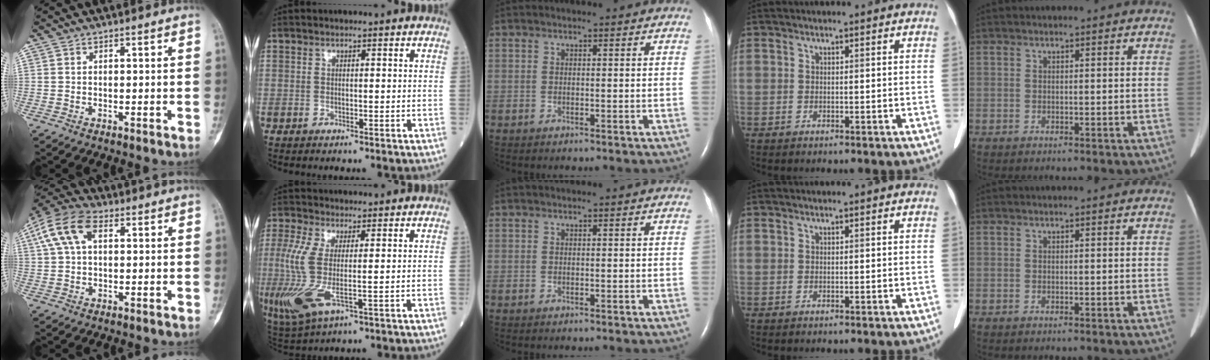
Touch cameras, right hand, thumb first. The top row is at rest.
{"thumb": {"total": 9.9, "force": [3.1, 5.7, 7.5], "torque": [-0.158, 0.028, 0.052]}, "index": {"total": 8.7, "force": [-1.2, 2.0, 8.4], "torque": [-0.210, -0.024, -0.020]}}